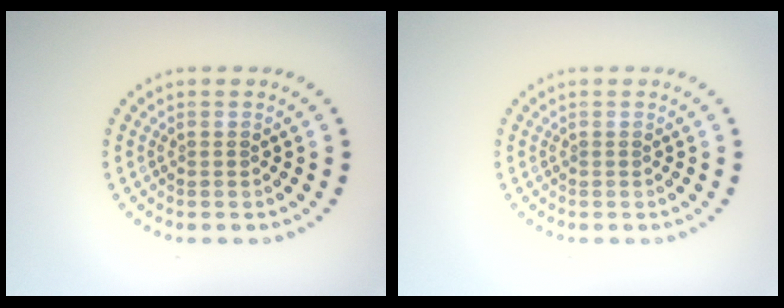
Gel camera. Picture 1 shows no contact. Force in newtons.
{"total": 0.0}